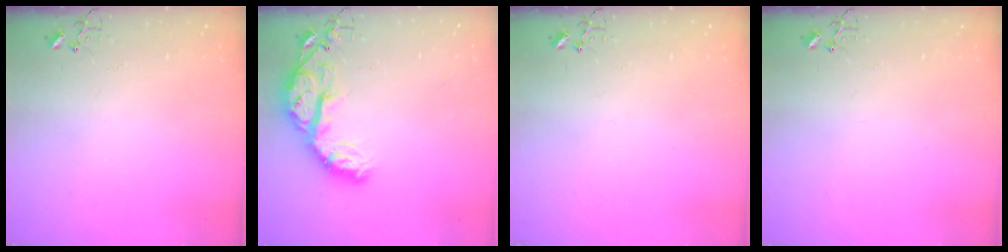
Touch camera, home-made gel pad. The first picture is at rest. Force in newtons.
{"total": 14.9, "press": 14.8, "slide": 1.5}
{"total": 0.0}
{"total": 0.0}